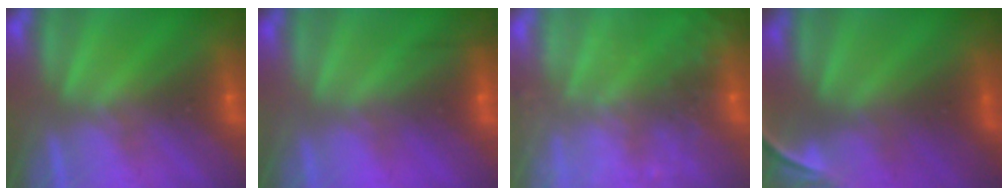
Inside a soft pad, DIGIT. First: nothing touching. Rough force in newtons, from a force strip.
{"total": 2.4}
{"total": 8.0}
{"total": 10.0}